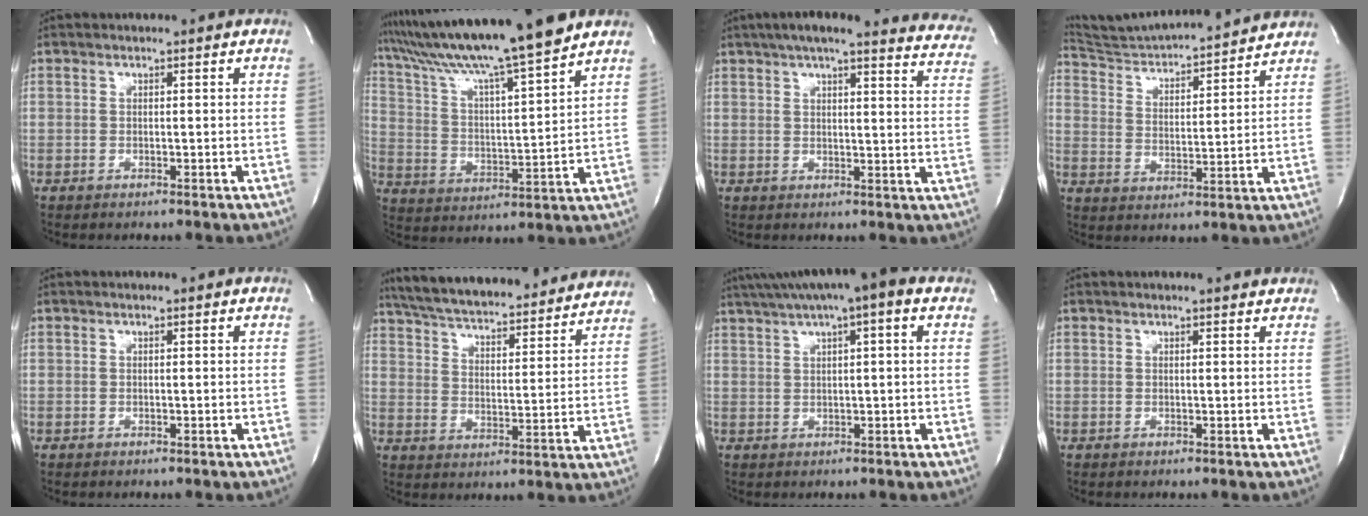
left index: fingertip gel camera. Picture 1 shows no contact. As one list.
[{"total": 18.4, "force": [15.6, -1.1, 9.6], "torque": [-0.172, -0.004, 0.258]}, {"total": 24.5, "force": [21.5, 4.0, 11.0], "torque": [-0.147, -0.035, 0.239]}, {"total": 17.4, "force": [16.6, 1.1, 5.3], "torque": [-0.091, 0.006, 0.252]}, {"total": 0.0}, {"total": 28.7, "force": [26.2, 5.2, 10.6], "torque": [-0.181, -0.020, 0.346]}, {"total": 10.4, "force": [6.4, 1.0, 8.2], "torque": [-0.134, 0.039, 0.092]}, {"total": 2.2, "force": [2.2, 0.2, 0.6], "torque": [-0.012, 0.002, 0.018]}]